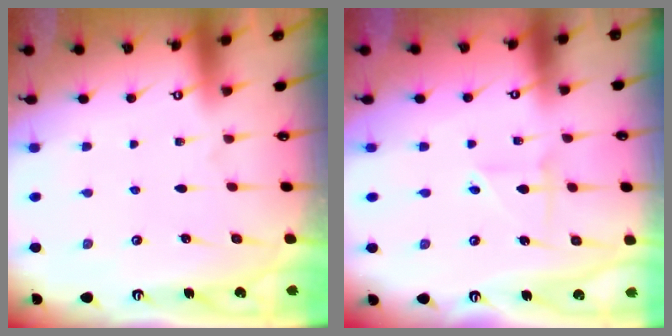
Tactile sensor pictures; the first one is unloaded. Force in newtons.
{"total": 2.3, "press": 2.3, "slide": 0.4}